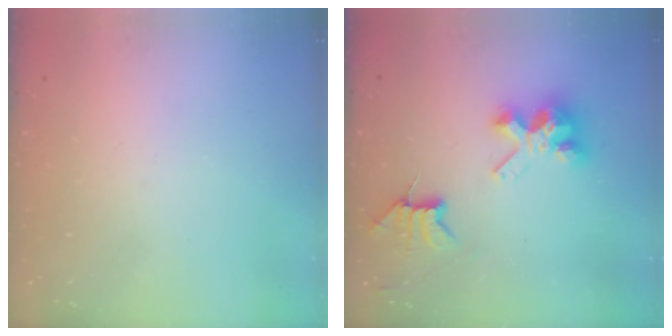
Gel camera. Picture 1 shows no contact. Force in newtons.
{"total": 8.0, "press": 8.0, "slide": 0.5}